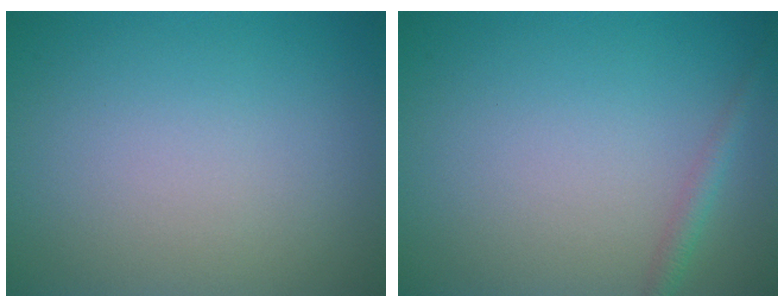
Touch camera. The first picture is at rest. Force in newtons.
{"total": 1.3, "press": 1.3, "slide": 0.1}